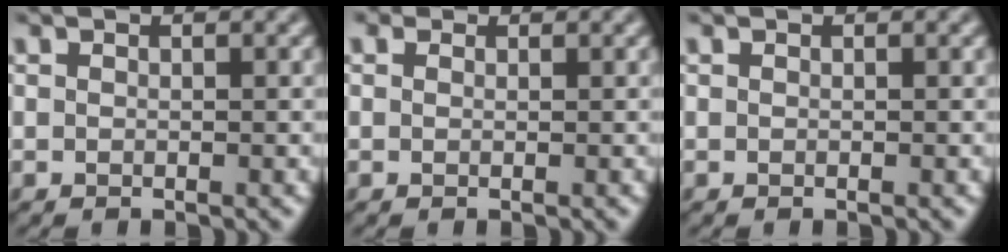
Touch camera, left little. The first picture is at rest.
{"total": 1.1, "force": [0.6, 0.8, 0.4], "torque": [-0.009, 0.000, 0.001]}
{"total": 0.0}